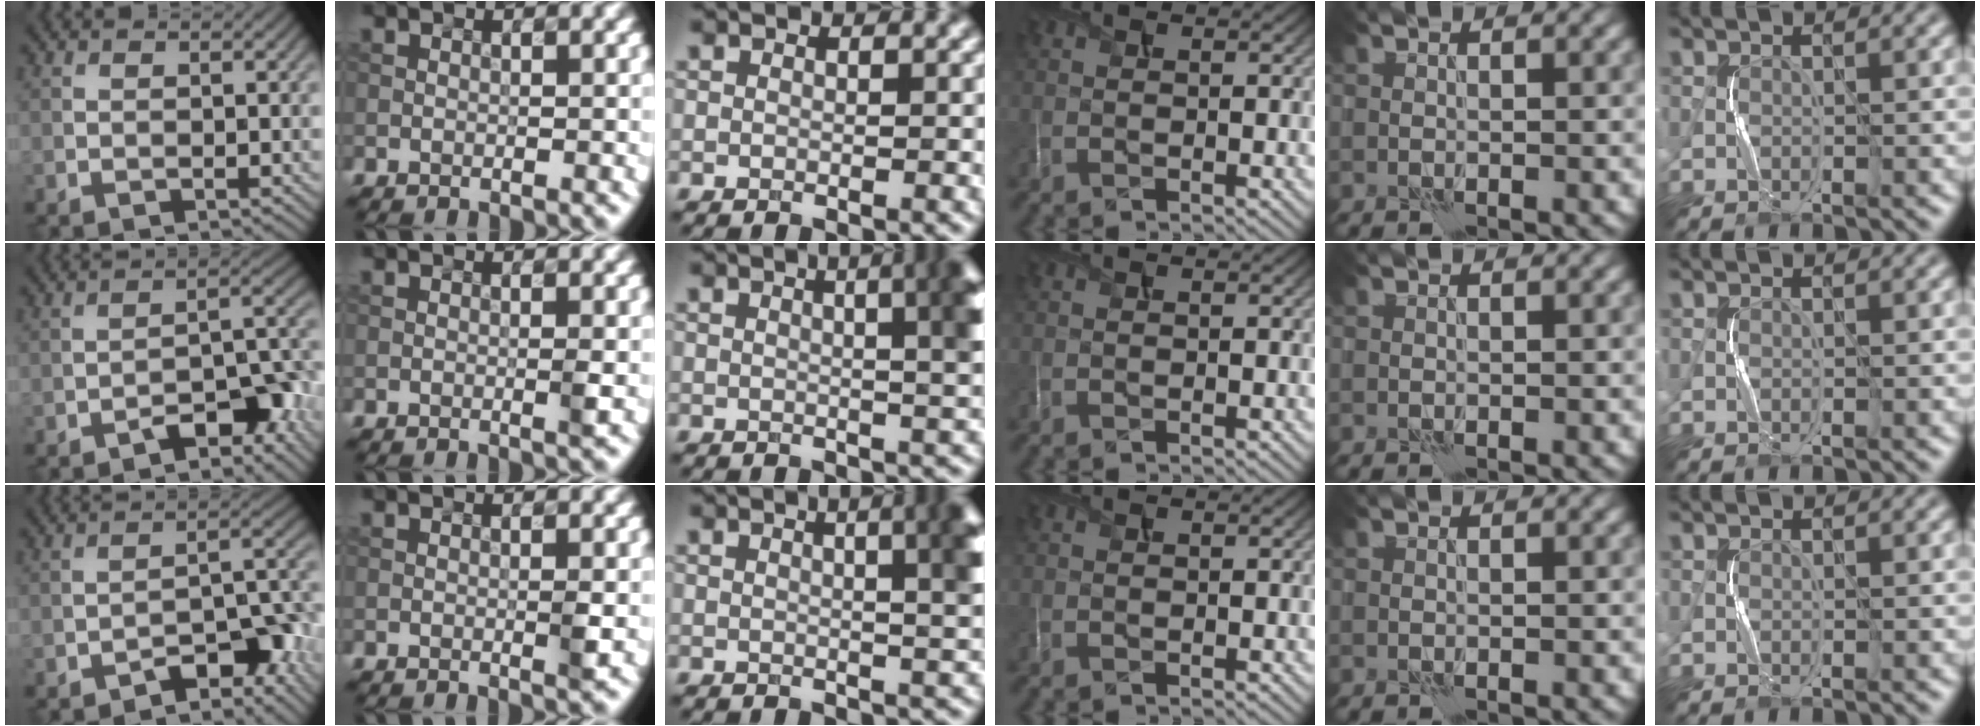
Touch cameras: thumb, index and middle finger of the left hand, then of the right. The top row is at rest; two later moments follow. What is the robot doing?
{"motion": "squeeze", "object": "paper clamp"}